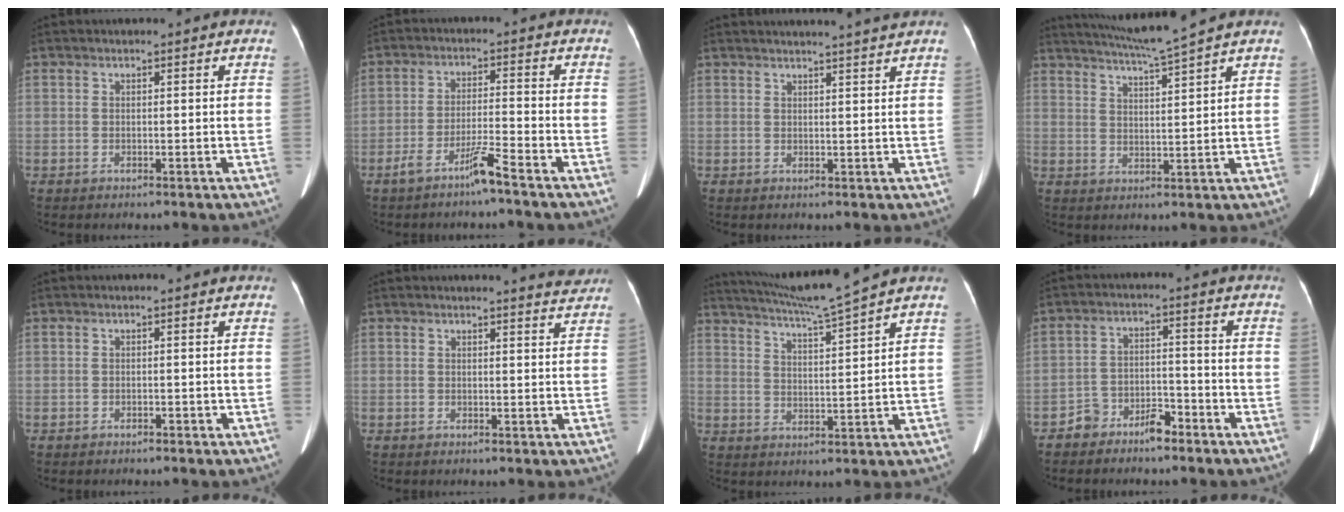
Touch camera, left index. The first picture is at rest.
{"total": 4.9, "force": [-3.6, -0.6, 3.2], "torque": [-0.067, -0.007, -0.072]}
{"total": 6.2, "force": [5.7, -1.2, 2.2], "torque": [-0.026, 0.006, 0.060]}
{"total": 7.2, "force": [6.3, -2.2, 2.6], "torque": [-0.051, -0.008, 0.110]}
{"total": 0.5, "force": [-0.4, 0.2, 0.2], "torque": [-0.008, -0.001, -0.007]}
{"total": 3.1, "force": [3.1, -0.2, 0.3], "torque": [-0.008, -0.015, 0.023]}
{"total": 9.0, "force": [7.9, -2.7, 3.2], "torque": [-0.067, -0.018, 0.141]}
{"total": 4.6, "force": [-3.7, 2.2, 1.6], "torque": [-0.026, 0.015, -0.062]}